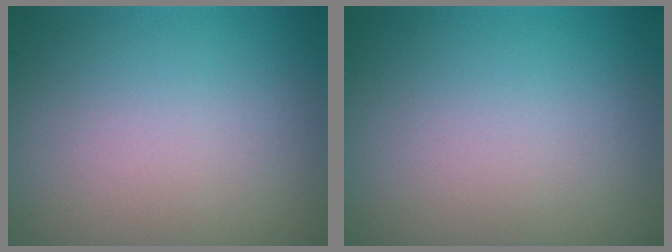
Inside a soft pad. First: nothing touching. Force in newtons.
{"total": 0.0}